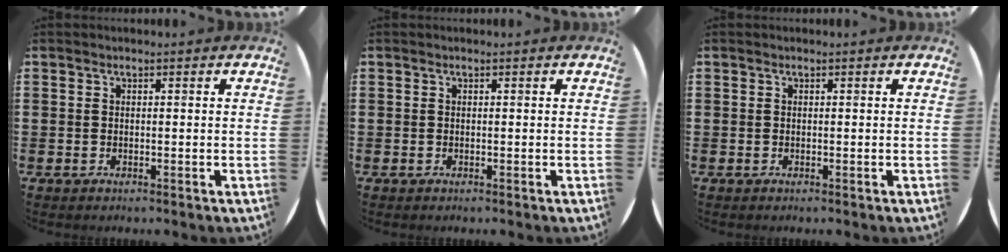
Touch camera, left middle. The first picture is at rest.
{"total": 0.0}
{"total": 0.0}